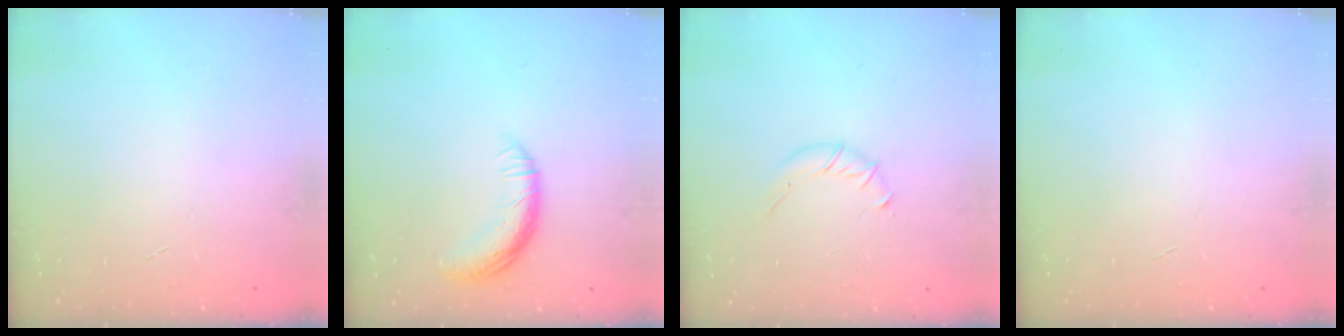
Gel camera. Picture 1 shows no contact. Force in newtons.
{"total": 11.0, "press": 10.9, "slide": 1.5}
{"total": 4.1, "press": 4.0, "slide": 0.9}
{"total": 0.0}